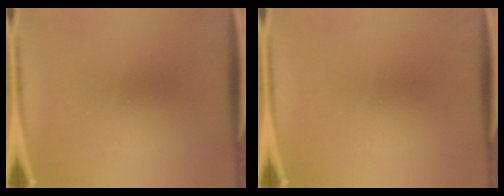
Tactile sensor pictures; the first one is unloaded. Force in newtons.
{"total": 0.0}